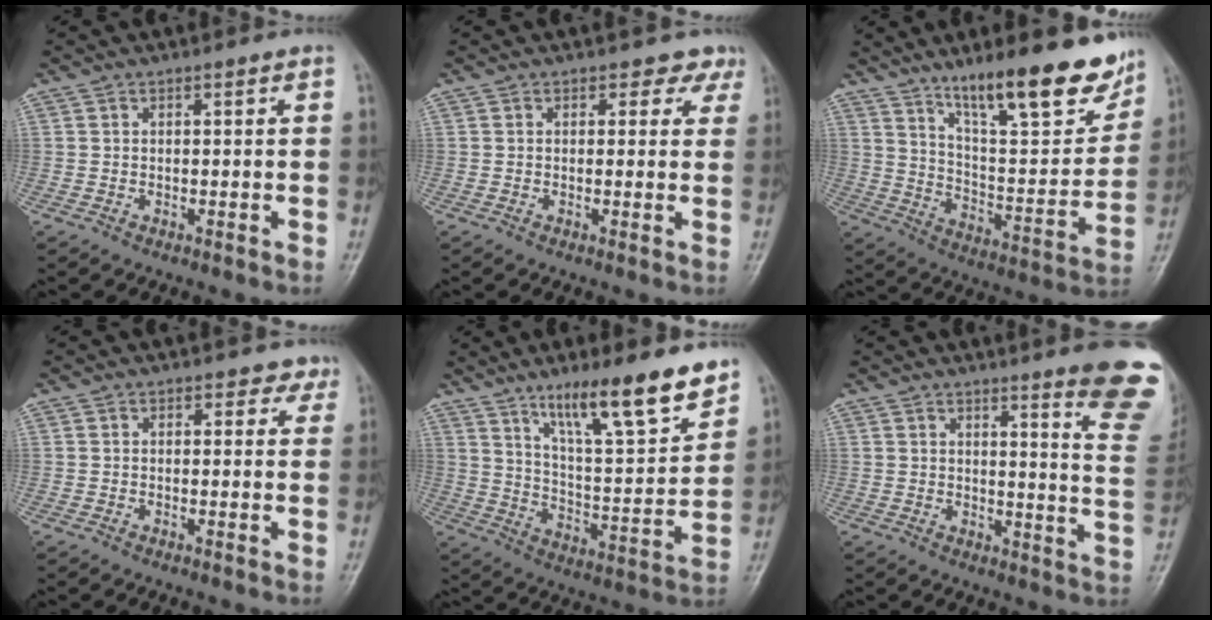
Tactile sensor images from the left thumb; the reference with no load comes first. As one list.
[{"total": 3.0, "force": [2.3, 2.0, 0.2], "torque": [0.027, -0.012, 0.005]}, {"total": 20.8, "force": [14.3, 5.2, 14.1], "torque": [-0.172, -0.076, 0.231]}, {"total": 2.3, "force": [1.7, 1.5, 0.3], "torque": [0.020, -0.009, 0.005]}, {"total": 17.4, "force": [12.2, 3.4, 12.0], "torque": [-0.166, -0.073, 0.205]}, {"total": 13.2, "force": [9.9, 0.9, 8.7], "torque": [-0.081, -0.085, 0.106]}]